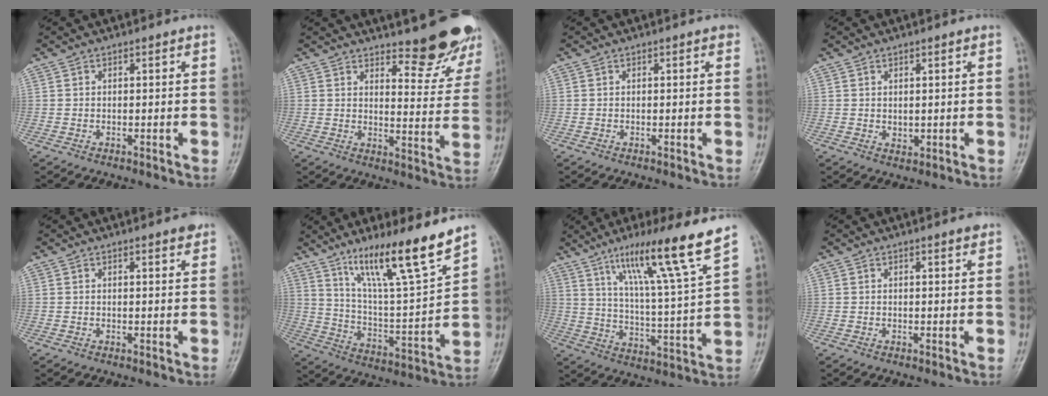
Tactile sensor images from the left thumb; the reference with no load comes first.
{"total": 13.4, "force": [11.0, 3.9, 6.5], "torque": [-0.043, -0.094, 0.131]}
{"total": 0.6, "force": [0.3, 0.2, 0.4], "torque": [-0.007, 0.000, 0.000]}
{"total": 1.6, "force": [0.7, 0.9, 1.2], "torque": [-0.018, -0.008, 0.016]}
{"total": 1.7, "force": [1.3, 0.3, 1.1], "torque": [-0.014, -0.007, 0.017]}
{"total": 17.1, "force": [12.1, 1.5, 12.0], "torque": [-0.185, -0.072, 0.216]}
{"total": 16.3, "force": [10.8, -0.5, 12.3], "torque": [-0.193, -0.056, 0.174]}
{"total": 1.2, "force": [1.0, 0.1, 0.8], "torque": [-0.009, -0.005, 0.013]}